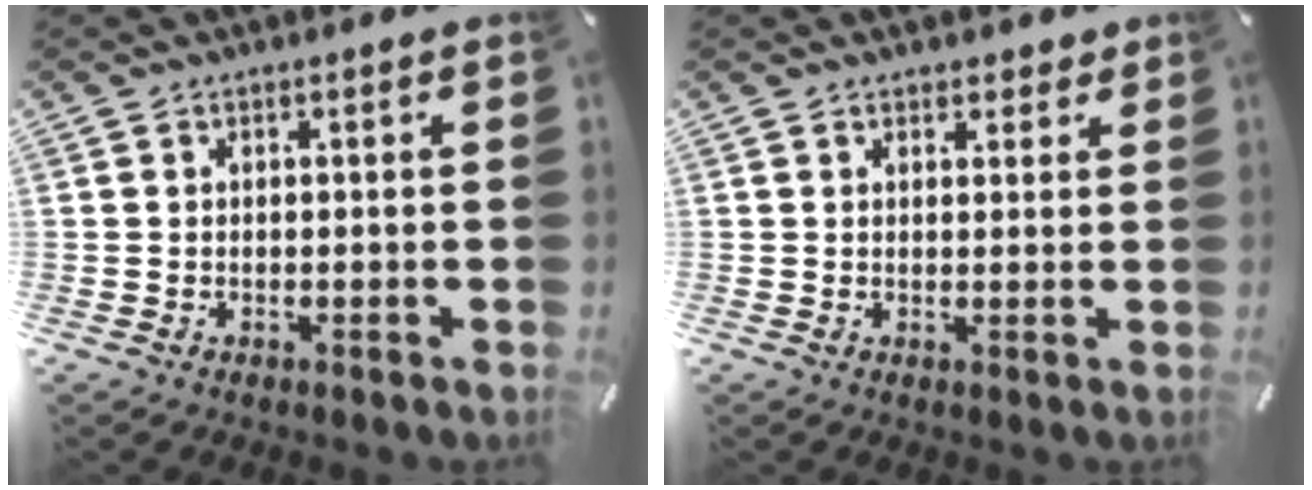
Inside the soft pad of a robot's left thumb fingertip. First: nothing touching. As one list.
[{"total": 2.0, "force": [1.3, 1.4, 0.5], "torque": [0.004, -0.003, 0.021]}]